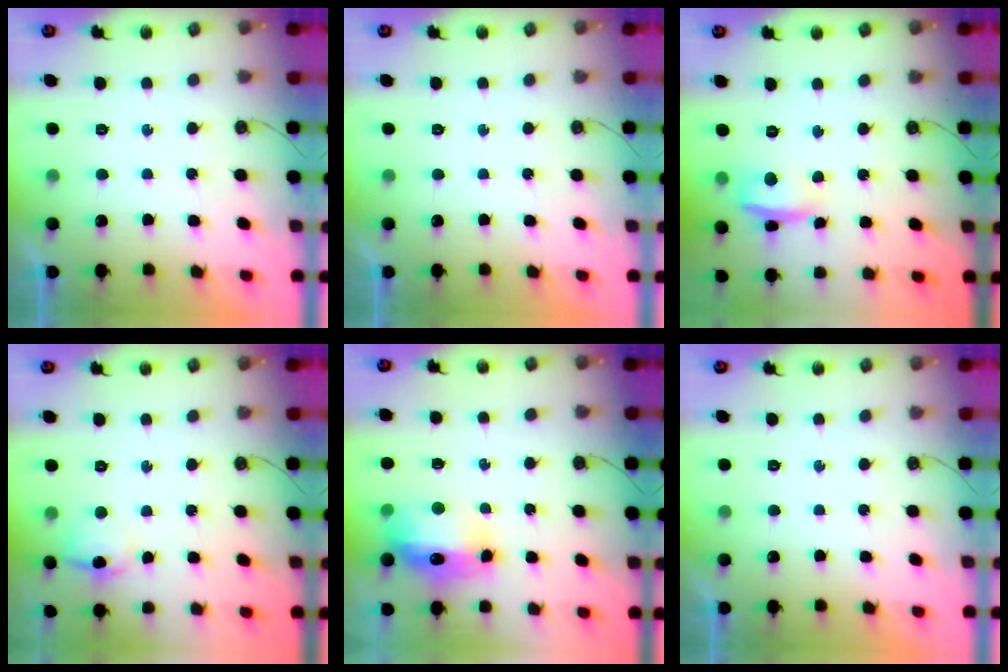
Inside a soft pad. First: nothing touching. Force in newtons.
{"total": 0.0}
{"total": 6.5, "press": 6.3, "slide": 1.6}
{"total": 8.2, "press": 8.2, "slide": 0.7}
{"total": 12.7, "press": 12.6, "slide": 1.2}
{"total": 0.0}